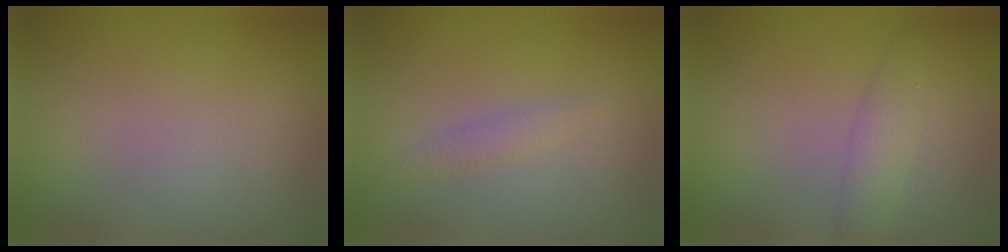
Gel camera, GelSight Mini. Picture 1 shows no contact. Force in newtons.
{"total": 1.3, "press": 1.3, "slide": 0.0}
{"total": 2.2, "press": 2.2, "slide": 0.0}